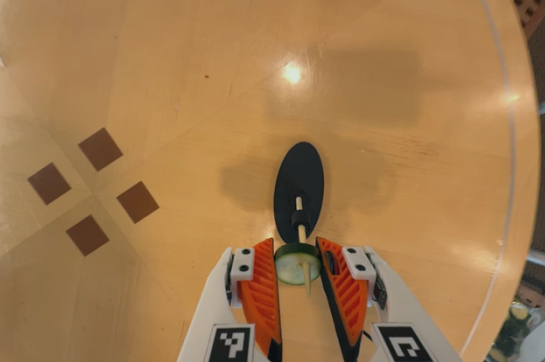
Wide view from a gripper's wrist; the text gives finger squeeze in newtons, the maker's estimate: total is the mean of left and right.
{"total": 7.1, "left": 6.9, "right": 7.3}